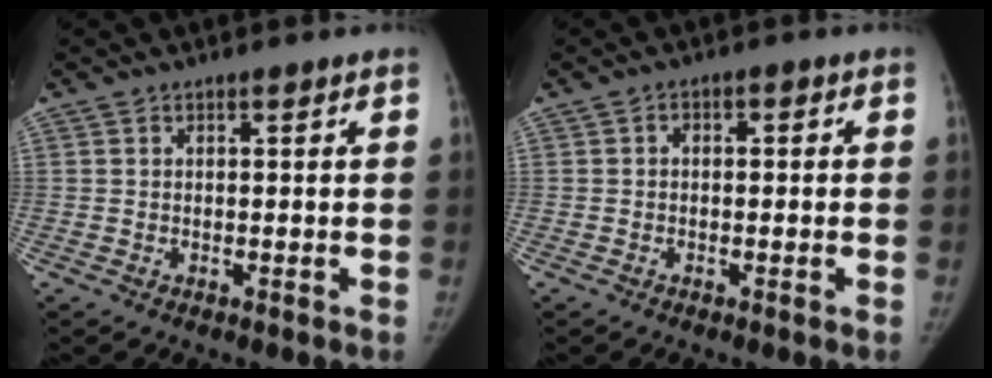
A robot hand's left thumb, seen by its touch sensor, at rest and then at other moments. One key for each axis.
{"total": 2.3, "fx": -0.2, "fy": 1.6, "fz": 1.6, "tx": -0.013, "ty": 0.008, "tz": -0.011}